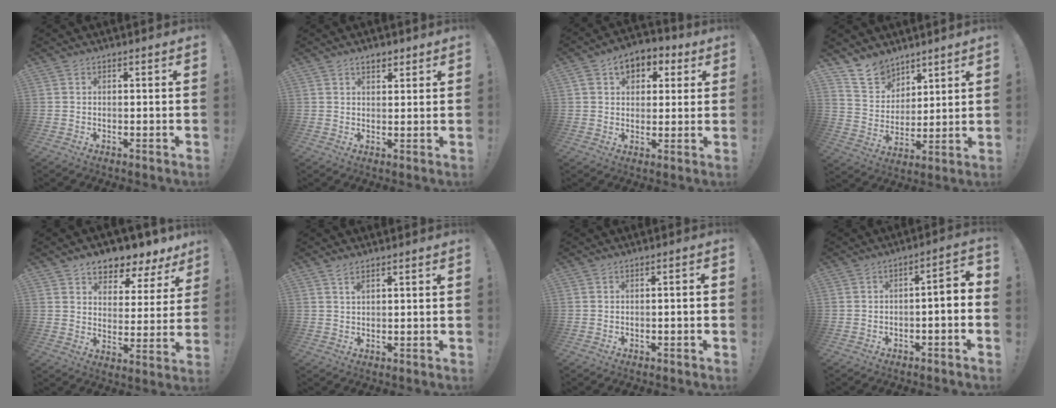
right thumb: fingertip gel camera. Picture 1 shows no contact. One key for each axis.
{"total": 2.9, "fx": 2.1, "fy": 1.5, "fz": 1.4, "tx": -0.012, "ty": -0.010, "tz": 0.034}
{"total": 8.2, "fx": 3.3, "fy": 6.1, "fz": 4.4, "tx": -0.064, "ty": -0.006, "tz": 0.062}
{"total": 11.7, "fx": 8.9, "fy": 7.1, "fz": 2.5, "tx": -0.051, "ty": -0.063, "tz": 0.177}
{"total": 6.6, "fx": 5.5, "fy": 3.3, "fz": 1.6, "tx": -0.017, "ty": -0.057, "tz": 0.100}
{"total": 1.9, "fx": 1.2, "fy": 0.6, "fz": 1.3, "tx": -0.029, "ty": 0.000, "tz": 0.022}
{"total": 1.7, "fx": -1.0, "fy": -0.3, "fz": 1.3, "tx": -0.021, "ty": 0.001, "tz": -0.018}
{"total": 3.8, "fx": -1.6, "fy": 0.0, "fz": 3.5, "tx": -0.053, "ty": -0.007, "tz": -0.031}